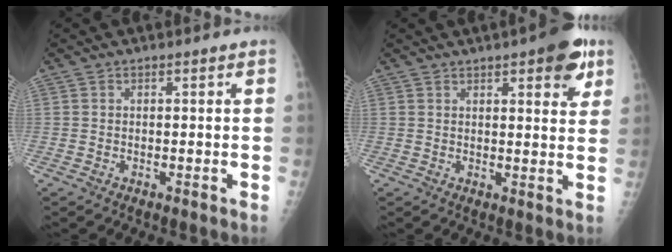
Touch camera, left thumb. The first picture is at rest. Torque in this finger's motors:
{"motor_torque": [1.31, 0.72, 0.68, -0.65, 0.04]}